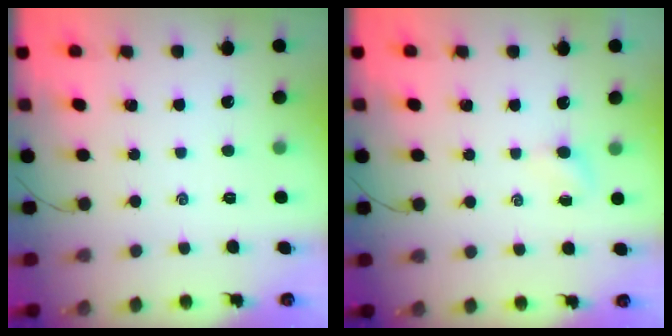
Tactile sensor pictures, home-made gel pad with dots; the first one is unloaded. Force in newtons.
{"total": 2.9, "press": 2.7, "slide": 1.1}